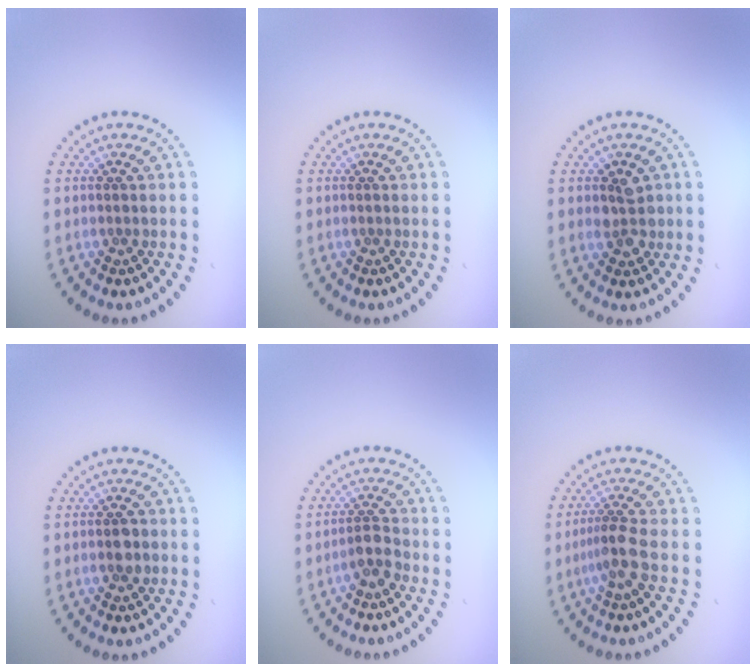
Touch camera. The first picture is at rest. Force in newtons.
{"total": 0.0}
{"total": 2.4, "press": 2.4, "slide": 0.4}
{"total": 1.7, "press": 1.7, "slide": 0.2}
{"total": 1.9, "press": 1.5, "slide": 1.2}
{"total": 2.5, "press": 1.8, "slide": 1.7}